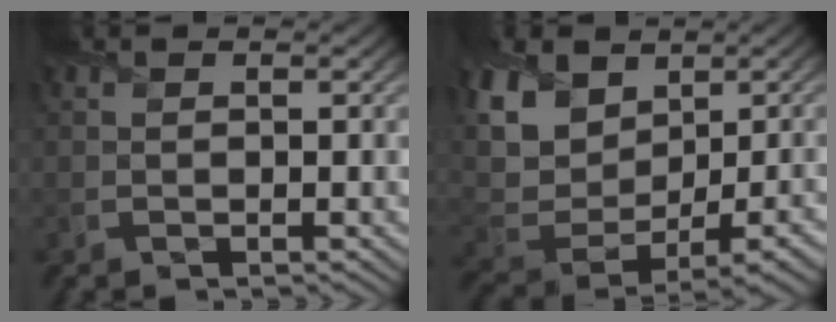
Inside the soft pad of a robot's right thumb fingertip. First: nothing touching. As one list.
[{"total": 12.5, "force": [5.0, 7.9, 8.3], "torque": [-0.198, 0.006, 0.102]}]